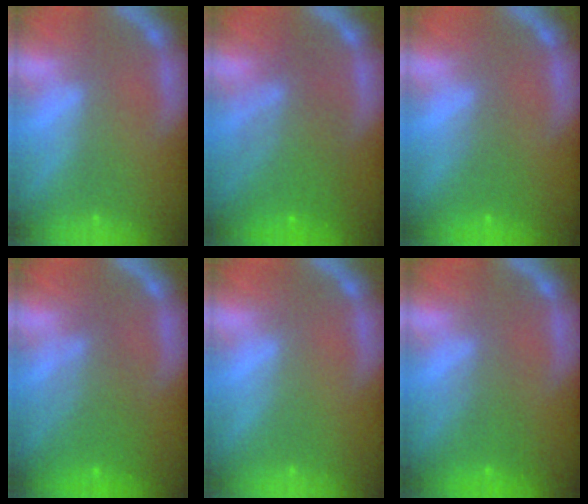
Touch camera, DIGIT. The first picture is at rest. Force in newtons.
{"total": 6.5}
{"total": 2.0}
{"total": 4.6}
{"total": 0.0}
{"total": 2.5}